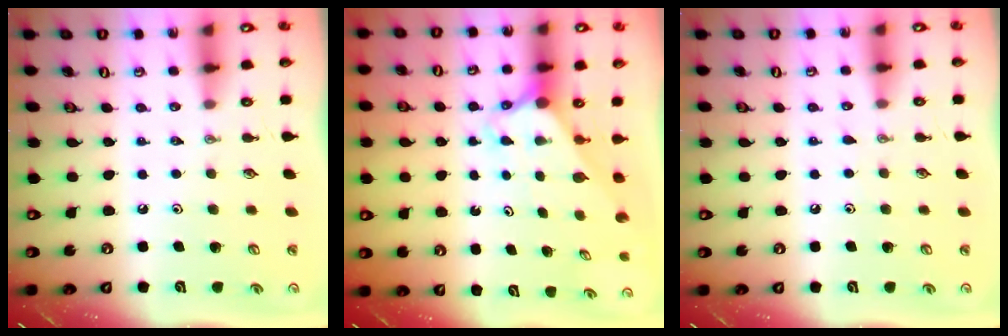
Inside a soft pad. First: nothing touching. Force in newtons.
{"total": 2.6, "press": 2.6, "slide": 0.2}
{"total": 3.4, "press": 3.4, "slide": 0.4}